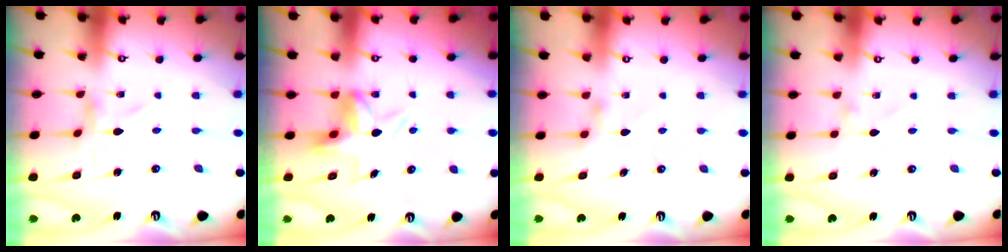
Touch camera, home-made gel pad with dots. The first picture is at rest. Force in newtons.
{"total": 6.3, "press": 6.3, "slide": 0.4}
{"total": 2.4, "press": 2.3, "slide": 0.5}
{"total": 1.3, "press": 1.3, "slide": 0.0}